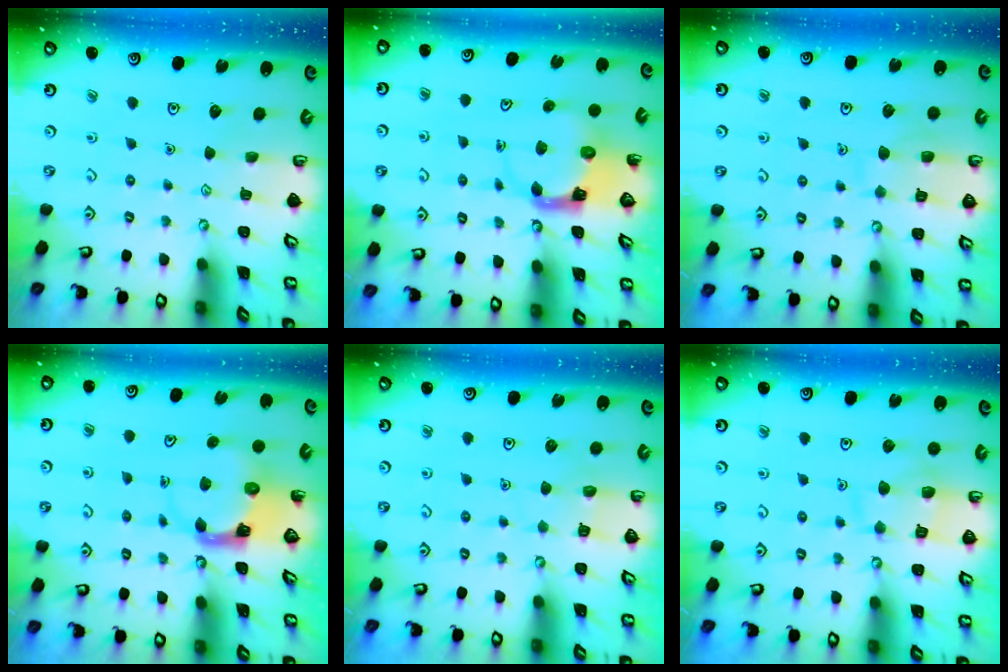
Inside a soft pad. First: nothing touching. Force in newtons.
{"total": 4.2, "press": 4.2, "slide": 0.6}
{"total": 7.3, "press": 7.3, "slide": 0.7}
{"total": 4.2, "press": 4.2, "slide": 0.6}
{"total": 4.5, "press": 4.5, "slide": 0.4}
{"total": 10.7, "press": 10.6, "slide": 1.1}